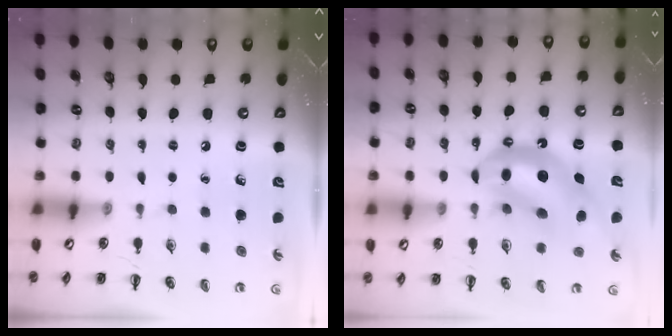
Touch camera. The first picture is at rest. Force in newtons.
{"total": 13.8, "press": 13.3, "slide": 3.7}